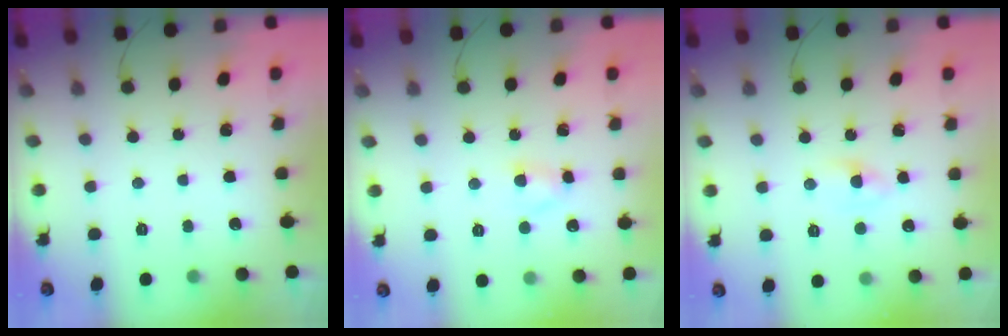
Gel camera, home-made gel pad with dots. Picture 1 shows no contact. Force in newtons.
{"total": 3.5, "press": 3.2, "slide": 1.4}
{"total": 1.6, "press": 1.4, "slide": 0.8}